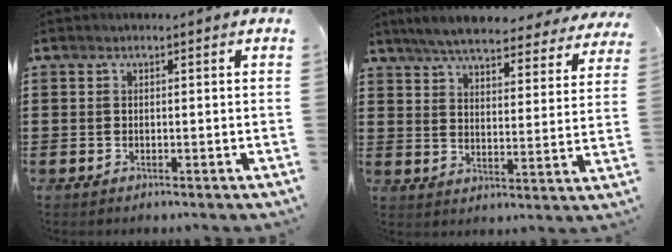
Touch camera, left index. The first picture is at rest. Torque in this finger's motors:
{"motor_torque": [2.14, 0.00, 1.05, 0.21]}